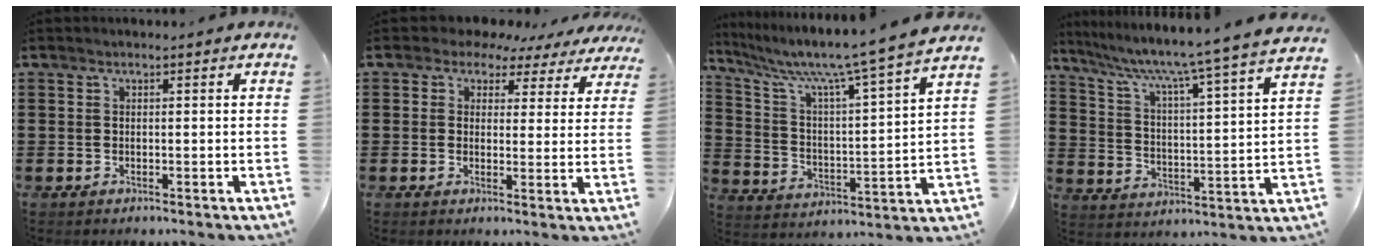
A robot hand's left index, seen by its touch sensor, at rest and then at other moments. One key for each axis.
{"total": 3.3, "fx": 2.6, "fy": 2.0, "fz": 0.7, "tx": -0.023, "ty": -0.011, "tz": 0.041}
{"total": 8.2, "fx": 6.9, "fy": -0.9, "fz": 4.3, "tx": -0.114, "ty": -0.059, "tz": 0.106}
{"total": 6.1, "fx": 5.0, "fy": -1.1, "fz": 3.3, "tx": -0.085, "ty": -0.050, "tz": 0.071}